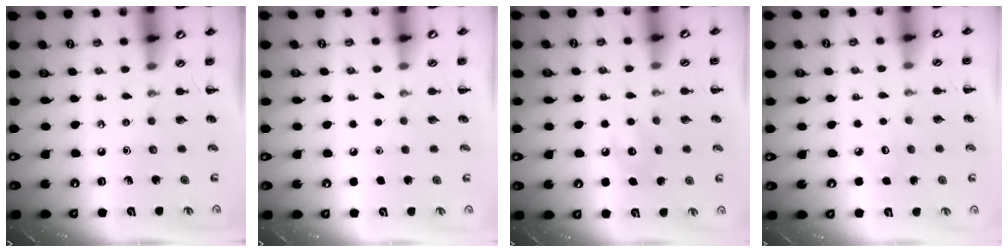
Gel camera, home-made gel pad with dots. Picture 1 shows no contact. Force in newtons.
{"total": 1.7, "press": 1.7, "slide": 0.1}
{"total": 8.0, "press": 7.7, "slide": 2.2}
{"total": 3.4, "press": 3.3, "slide": 1.1}